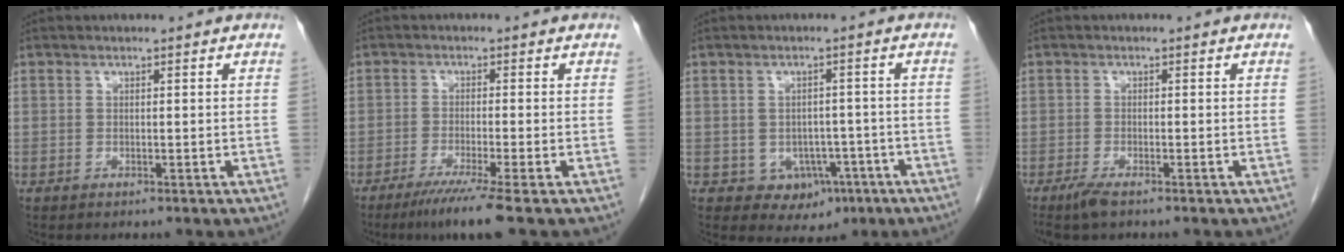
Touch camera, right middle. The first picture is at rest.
{"total": 6.0, "force": [-4.2, -1.2, 4.1], "torque": [-0.068, -0.019, -0.077]}
{"total": 5.5, "force": [-2.1, 4.5, 2.3], "torque": [-0.023, 0.006, -0.016]}
{"total": 2.3, "force": [-1.7, 0.3, 1.5], "torque": [-0.037, -0.007, -0.034]}